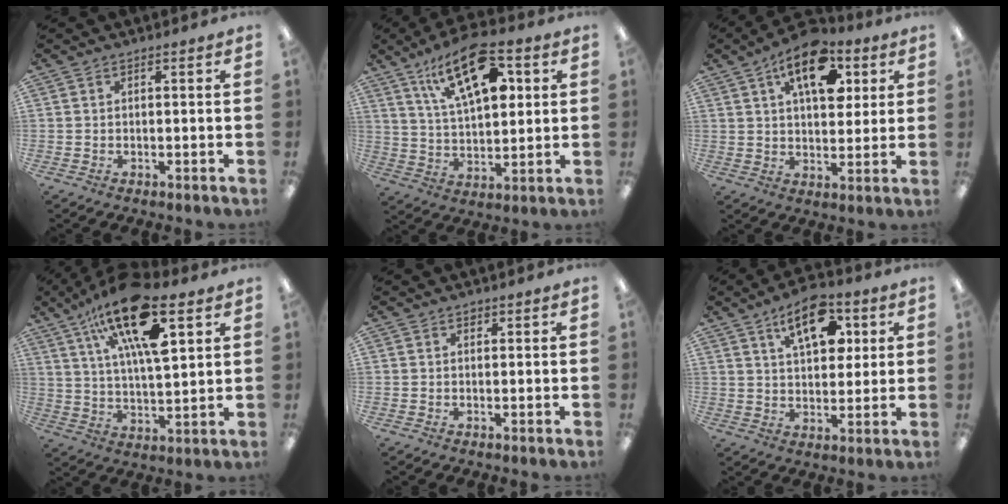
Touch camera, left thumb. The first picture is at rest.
{"total": 18.5, "force": [9.4, 8.5, 13.5], "torque": [-0.217, -0.031, 0.158]}
{"total": 15.1, "force": [7.2, 8.1, 10.6], "torque": [-0.148, -0.019, 0.121]}
{"total": 19.1, "force": [11.0, 6.4, 14.3], "torque": [-0.249, -0.044, 0.181]}
{"total": 0.8, "force": [0.5, 0.5, 0.2], "torque": [0.003, -0.002, 0.008]}
{"total": 12.9, "force": [6.4, 6.8, 8.9], "torque": [-0.127, -0.017, 0.108]}